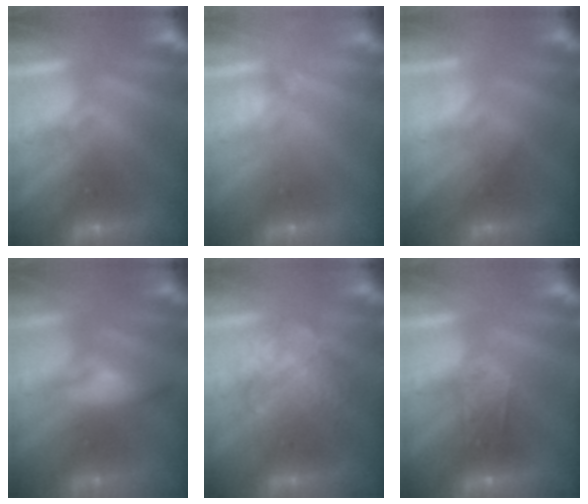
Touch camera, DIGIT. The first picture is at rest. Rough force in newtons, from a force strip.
{"total": 2.4}
{"total": 2.0}
{"total": 2.4}
{"total": 2.3}
{"total": 2.6}